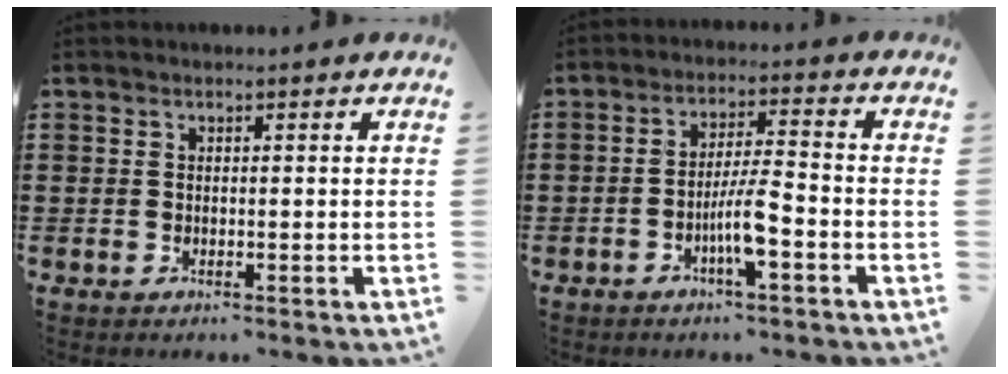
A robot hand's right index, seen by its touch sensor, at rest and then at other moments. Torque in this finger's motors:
{"motor_torque": [1.68, 0.43, 0.64, 0.08]}